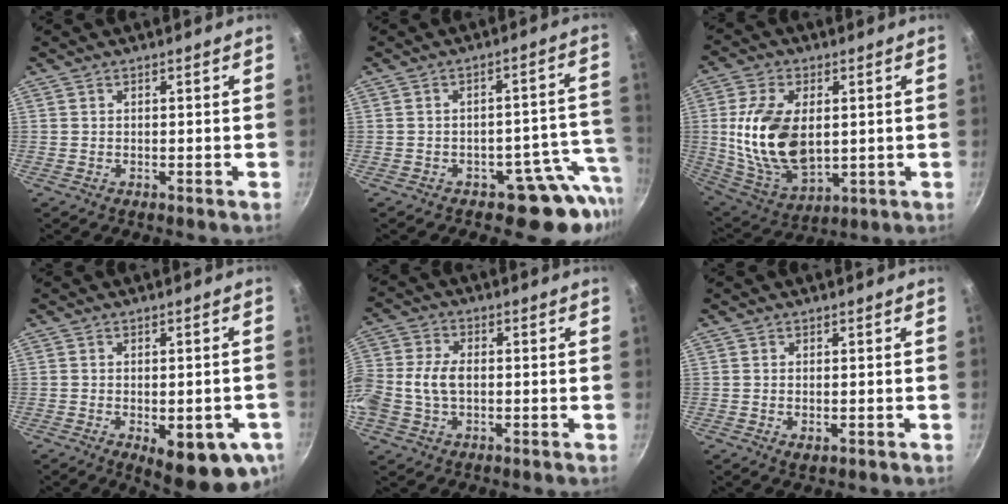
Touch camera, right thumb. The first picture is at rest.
{"total": 9.7, "force": [-5.4, 6.3, 5.1], "torque": [0.020, 0.054, -0.060]}
{"total": 17.5, "force": [1.4, 10.4, 14.0], "torque": [-0.252, -0.014, 0.040]}
{"total": 13.2, "force": [-4.4, 5.4, 11.2], "torque": [-0.109, -0.006, -0.047]}
{"total": 10.9, "force": [-0.9, 7.4, 7.9], "torque": [-0.168, 0.024, -0.031]}
{"total": 1.8, "force": [-0.4, 1.0, 1.5], "torque": [-0.026, -0.004, -0.003]}